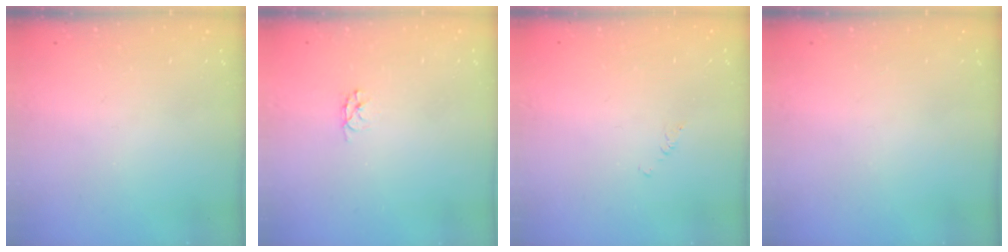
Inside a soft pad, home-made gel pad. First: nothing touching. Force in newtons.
{"total": 2.9, "press": 2.9, "slide": 0.3}
{"total": 1.2, "press": 1.2, "slide": 0.2}
{"total": 0.0}